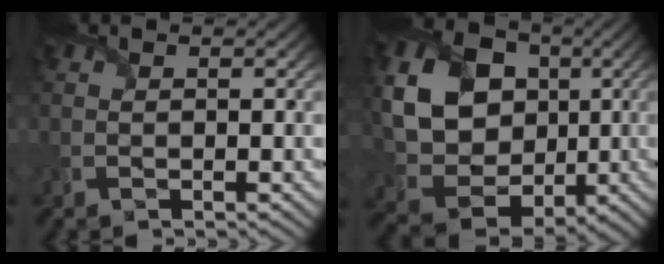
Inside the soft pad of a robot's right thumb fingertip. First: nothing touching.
{"total": 17.3, "force": [2.4, 14.3, 9.5], "torque": [-0.244, 0.013, 0.064]}